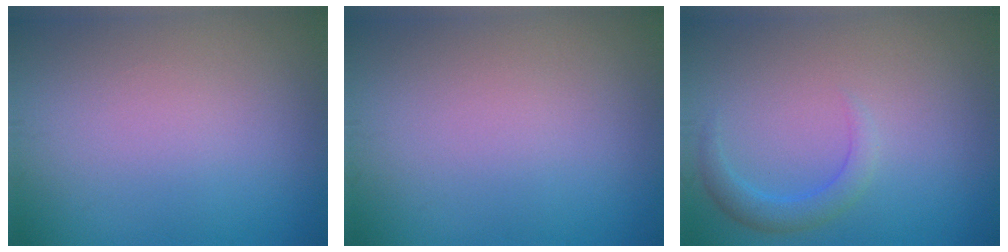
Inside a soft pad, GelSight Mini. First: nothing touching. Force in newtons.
{"total": 0.0}
{"total": 2.1, "press": 2.1, "slide": 0.1}